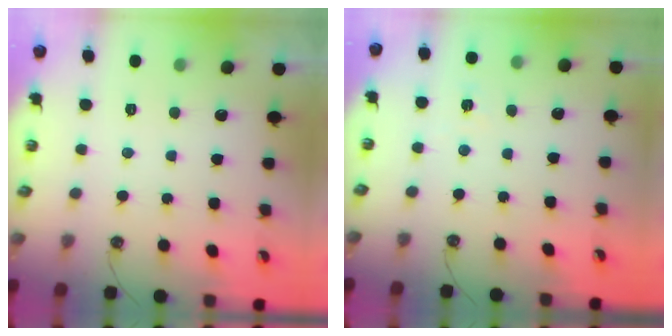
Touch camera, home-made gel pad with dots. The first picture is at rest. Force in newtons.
{"total": 2.6, "press": 2.6, "slide": 0.2}